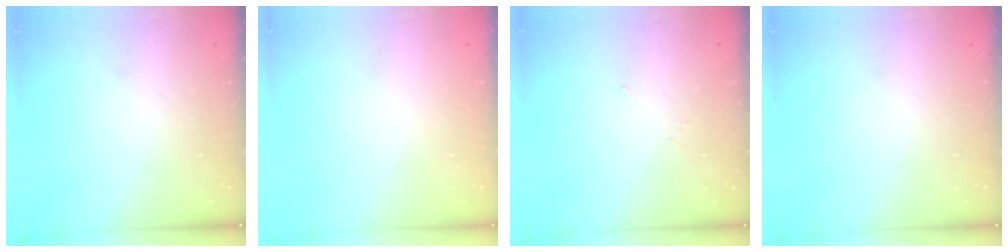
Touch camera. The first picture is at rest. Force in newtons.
{"total": 1.4, "press": 1.4, "slide": 0.1}
{"total": 2.6, "press": 2.6, "slide": 0.3}
{"total": 0.0}